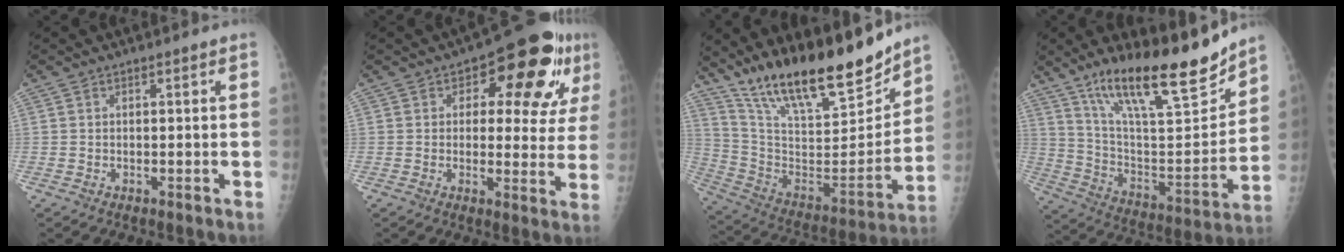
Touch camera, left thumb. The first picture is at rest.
{"total": 16.0, "force": [5.9, 8.0, 12.5], "torque": [-0.116, 0.002, 0.073]}
{"total": 25.5, "force": [20.0, 6.9, 14.3], "torque": [-0.202, -0.095, 0.342]}
{"total": 23.9, "force": [17.2, 6.1, 15.4], "torque": [-0.223, -0.079, 0.295]}